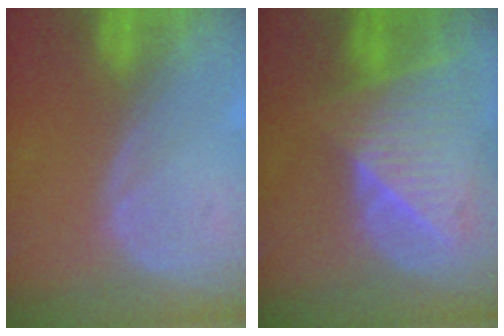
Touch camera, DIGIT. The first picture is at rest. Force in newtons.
{"total": 9.2, "press": 8.2, "slide": 4.0}